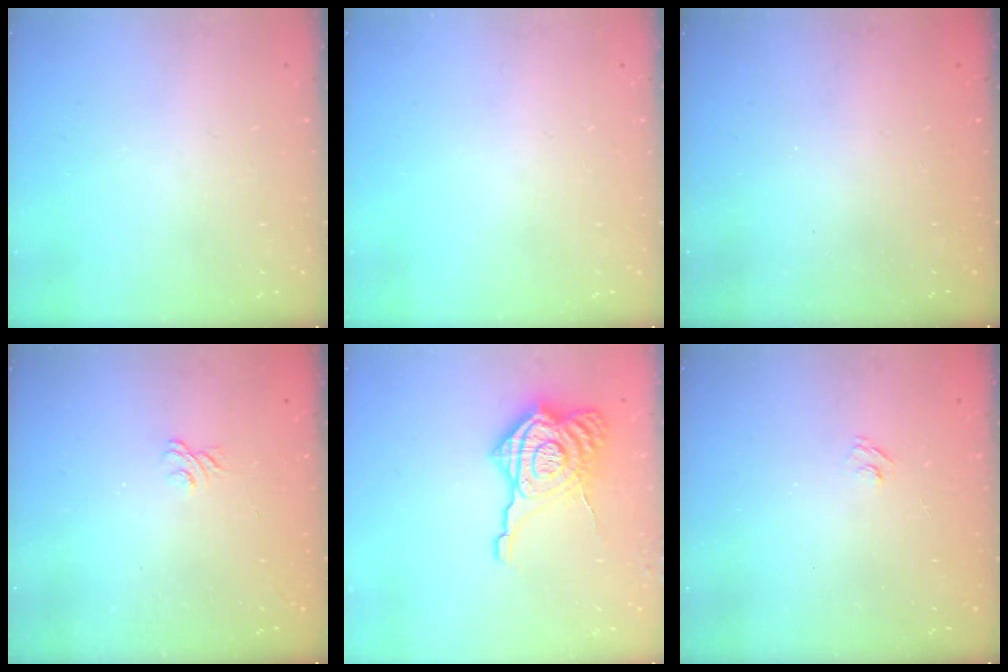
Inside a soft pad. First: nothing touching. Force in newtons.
{"total": 0.0}
{"total": 2.3, "press": 2.2, "slide": 0.8}
{"total": 1.9, "press": 1.5, "slide": 1.1}
{"total": 16.3, "press": 16.2, "slide": 1.8}
{"total": 2.7, "press": 2.5, "slide": 0.9}